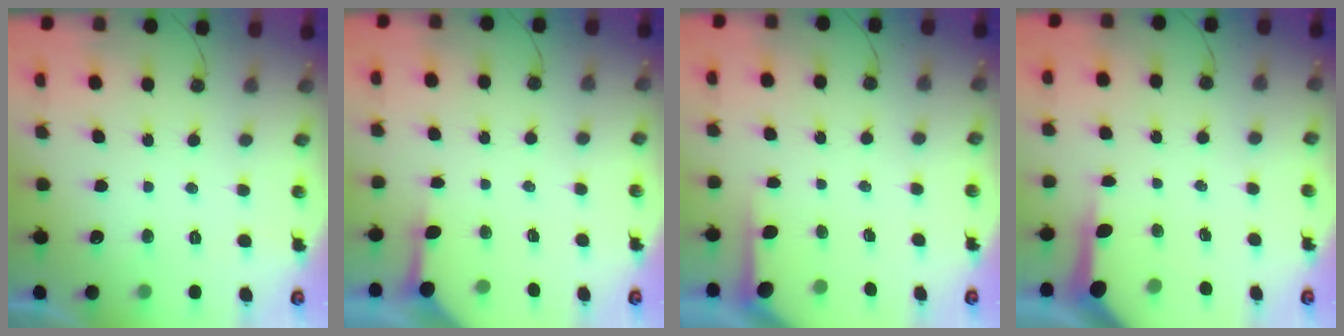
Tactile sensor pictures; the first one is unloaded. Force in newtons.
{"total": 3.8, "press": 3.7, "slide": 0.4}
{"total": 2.8, "press": 2.8, "slide": 0.2}
{"total": 4.9, "press": 4.9, "slide": 0.3}